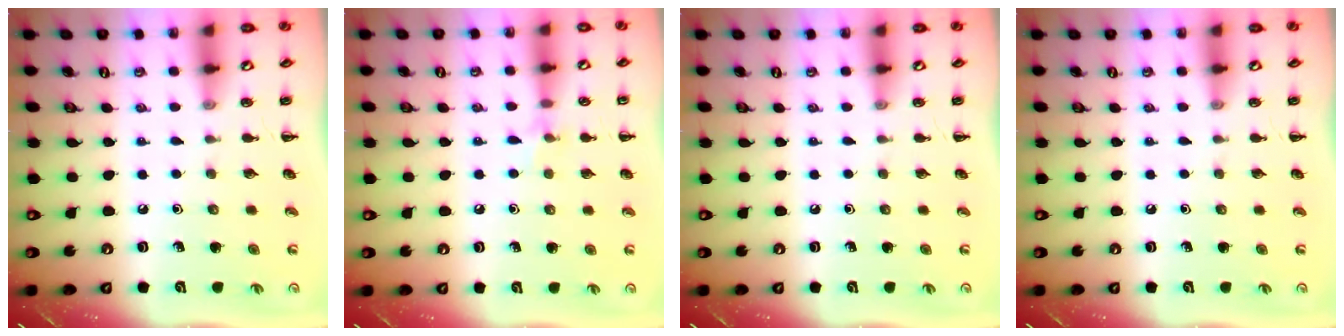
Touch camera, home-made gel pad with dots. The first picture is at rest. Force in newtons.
{"total": 5.4, "press": 5.1, "slide": 1.8}
{"total": 0.0}
{"total": 0.0}